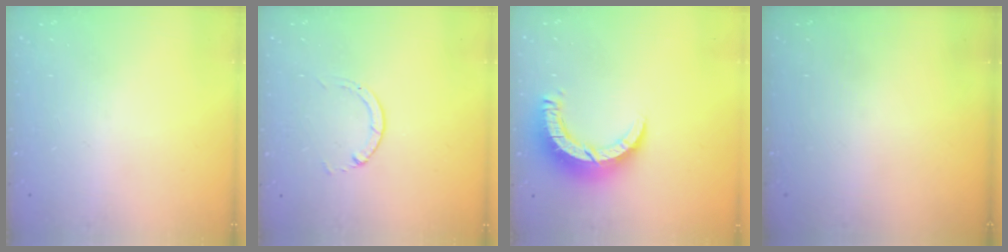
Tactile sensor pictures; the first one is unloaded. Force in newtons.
{"total": 1.3, "press": 1.3, "slide": 0.2}
{"total": 9.3, "press": 9.2, "slide": 0.9}
{"total": 0.0}